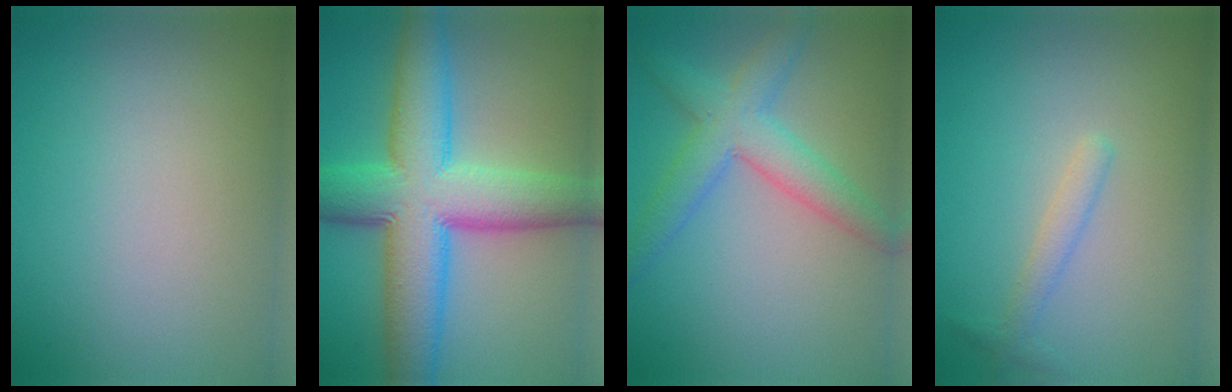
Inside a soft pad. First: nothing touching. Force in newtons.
{"total": 11.0, "press": 11.0, "slide": 0.3}
{"total": 4.7, "press": 4.7, "slide": 0.2}
{"total": 1.5, "press": 1.5, "slide": 0.1}